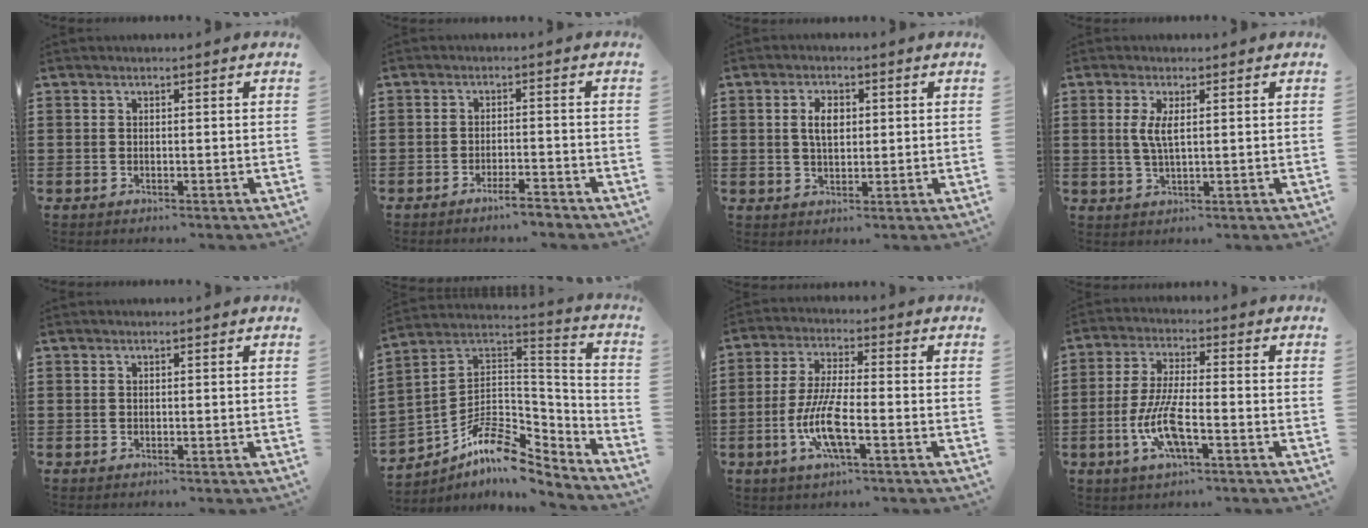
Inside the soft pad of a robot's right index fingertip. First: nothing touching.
{"total": 3.1, "force": [-2.6, 0.2, 1.6], "torque": [-0.027, 0.004, -0.049]}
{"total": 3.8, "force": [0.6, 2.1, 3.1], "torque": [-0.057, 0.007, 0.007]}
{"total": 3.5, "force": [0.7, 0.9, 3.3], "torque": [-0.073, 0.001, 0.008]}
{"total": 0.0}
{"total": 9.0, "force": [-5.9, 4.5, 5.2], "torque": [-0.110, -0.002, -0.111]}
{"total": 8.7, "force": [-3.1, 2.1, 7.9], "torque": [-0.176, -0.016, -0.063]}
{"total": 8.6, "force": [-3.1, 2.2, 7.7], "torque": [-0.173, -0.016, -0.063]}